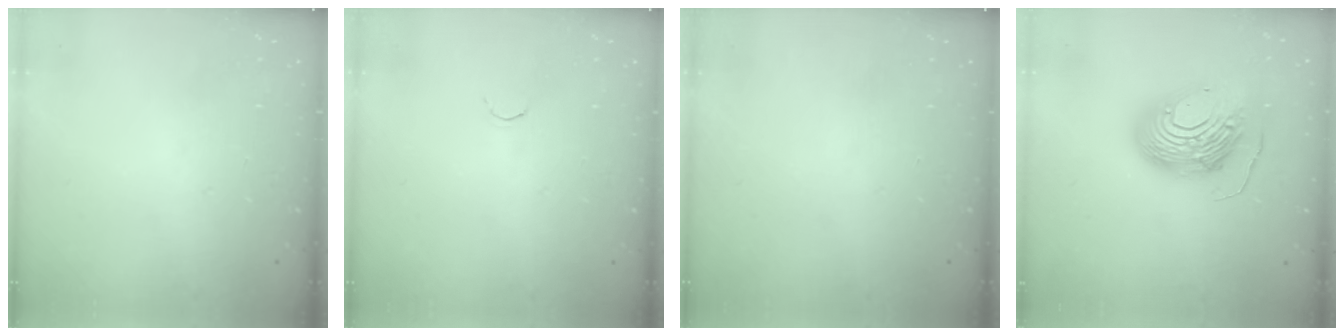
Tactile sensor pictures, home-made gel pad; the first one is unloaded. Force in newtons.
{"total": 1.8, "press": 1.7, "slide": 0.4}
{"total": 0.0}
{"total": 16.2, "press": 16.2, "slide": 1.3}